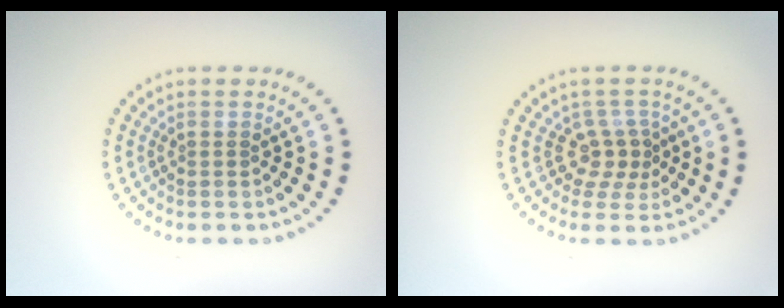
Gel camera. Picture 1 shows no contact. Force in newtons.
{"total": 2.4, "press": 1.7, "slide": 1.8}